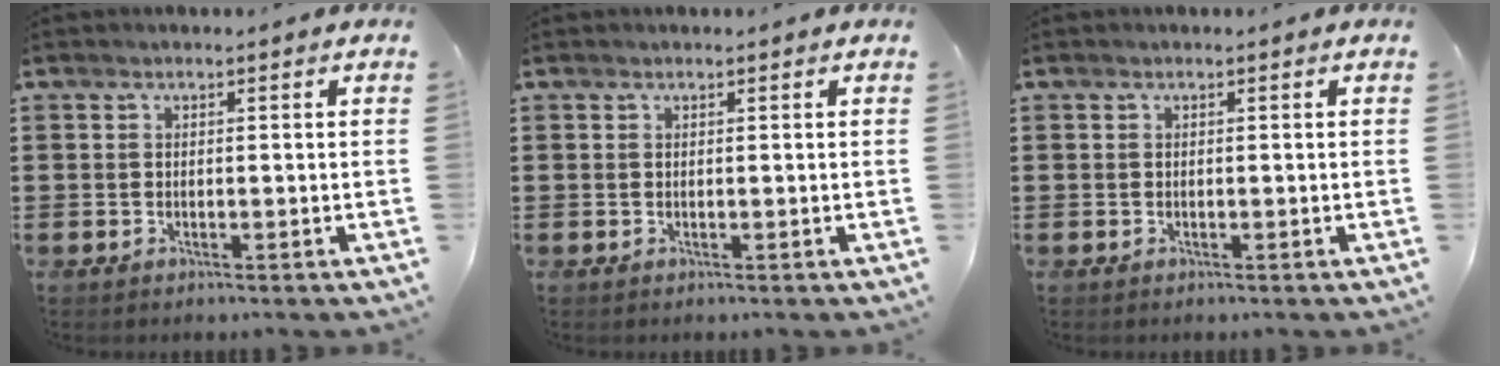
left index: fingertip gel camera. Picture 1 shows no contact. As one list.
[{"total": 0.0}, {"total": 0.0}]